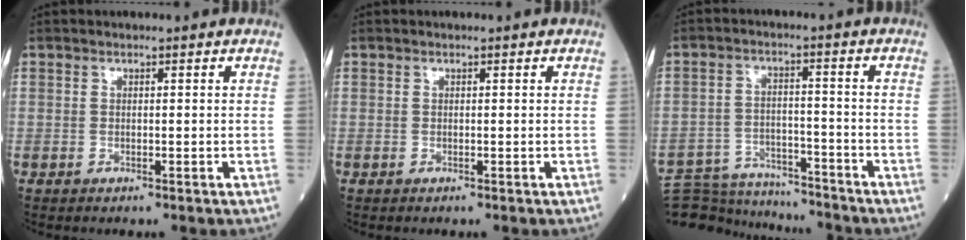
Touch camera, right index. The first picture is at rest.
{"total": 0.0}
{"total": 13.1, "force": [-12.7, 2.7, 1.9], "torque": [-0.035, 0.015, -0.192]}